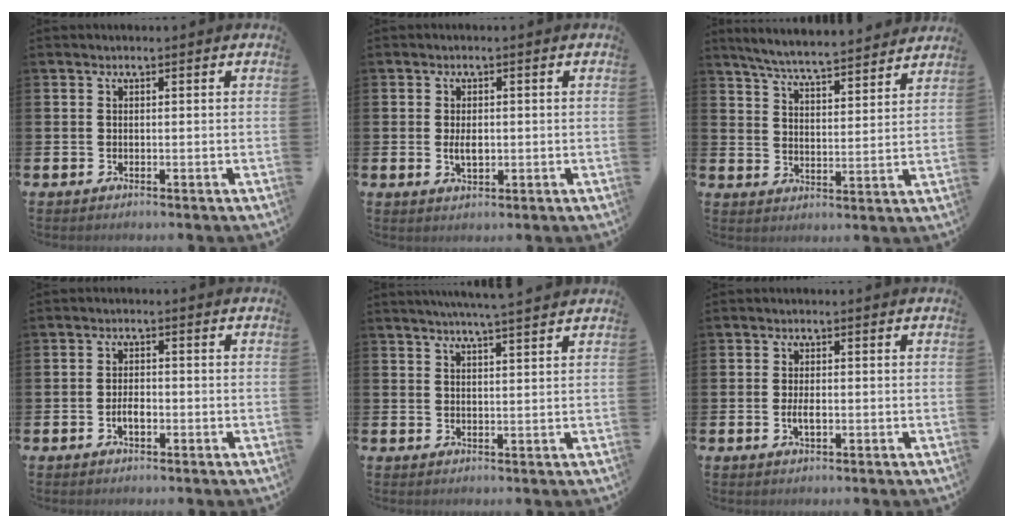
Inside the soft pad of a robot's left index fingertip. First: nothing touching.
{"total": 2.6, "force": [0.0, 1.4, 2.1], "torque": [-0.032, 0.000, -0.003]}
{"total": 6.3, "force": [6.1, 0.1, 1.5], "torque": [-0.057, -0.042, 0.106]}
{"total": 2.2, "force": [-0.6, 1.1, 1.8], "torque": [-0.025, 0.000, -0.014]}
{"total": 4.6, "force": [4.3, -0.7, 1.4], "torque": [-0.029, -0.018, 0.076]}
{"total": 2.1, "force": [-0.3, 0.9, 1.9], "torque": [-0.034, 0.001, -0.006]}